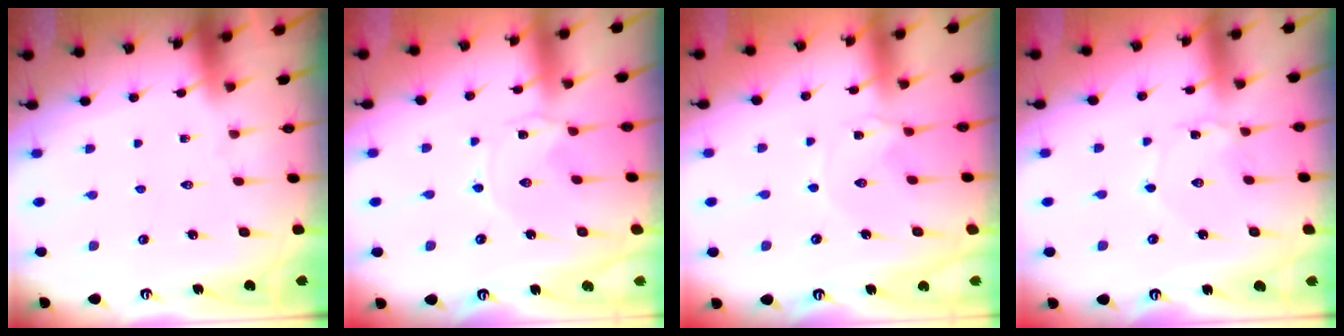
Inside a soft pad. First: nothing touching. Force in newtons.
{"total": 0.0}
{"total": 0.7, "press": 0.6, "slide": 0.3}
{"total": 1.4, "press": 1.4, "slide": 0.1}